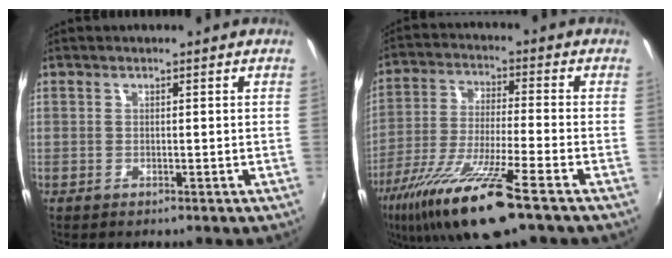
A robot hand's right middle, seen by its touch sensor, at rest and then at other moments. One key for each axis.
{"total": 16.2, "fx": -10.5, "fy": 1.2, "fz": 12.3, "tx": -0.252, "ty": -0.039, "tz": -0.193}